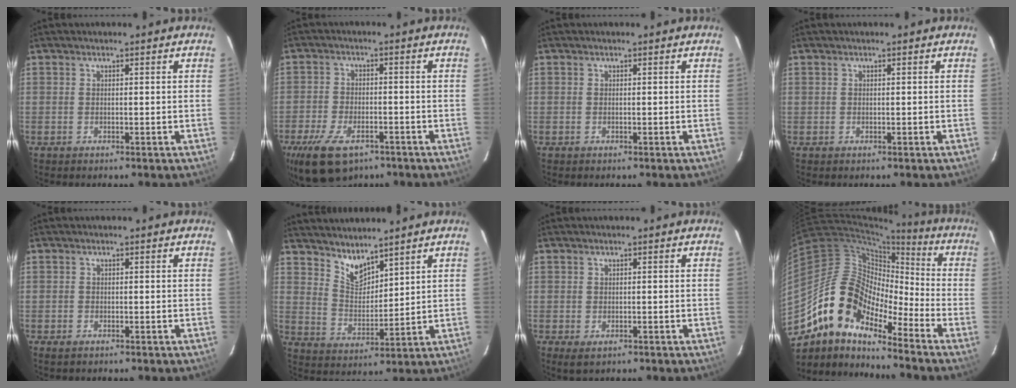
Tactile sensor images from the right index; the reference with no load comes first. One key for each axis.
{"total": 12.3, "fx": -7.7, "fy": 6.1, "fz": 7.3, "tx": -0.168, "ty": -0.022, "tz": -0.133}
{"total": 0.0}
{"total": 0.0}
{"total": 1.1, "fx": -0.8, "fy": 0.6, "fz": 0.5, "tx": -0.008, "ty": -0.002, "tz": -0.017}
{"total": 6.5, "fx": 5.5, "fy": 2.3, "fz": 2.4, "tx": -0.036, "ty": -0.004, "tz": 0.110}
{"total": 2.3, "fx": -1.1, "fy": 1.3, "fz": 1.5, "tx": -0.027, "ty": -0.008, "tz": -0.015}
{"total": 14.8, "fx": -10.9, "fy": 6.2, "fz": 8.0, "tx": -0.130, "ty": 0.010, "tz": -0.221}